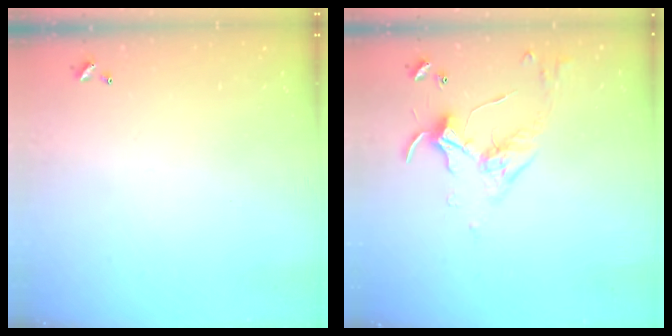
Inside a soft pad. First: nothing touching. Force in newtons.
{"total": 3.4, "press": 3.3, "slide": 0.6}